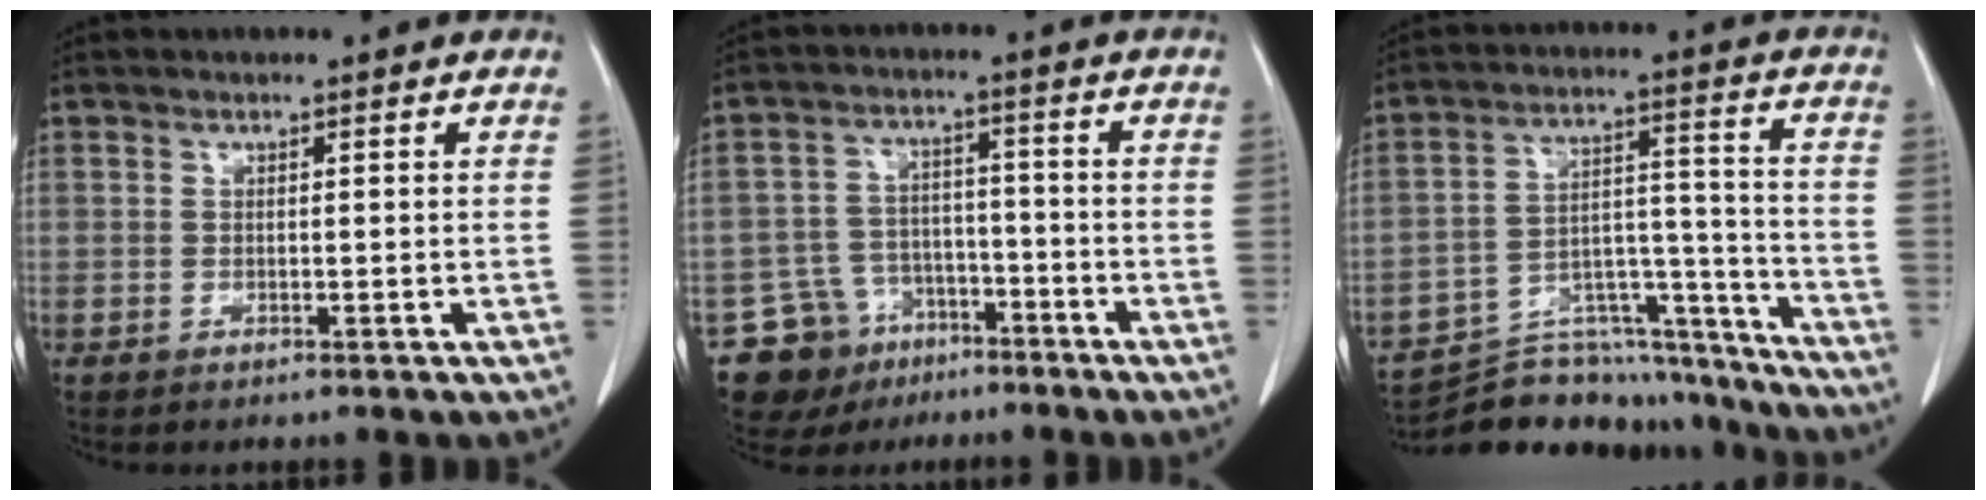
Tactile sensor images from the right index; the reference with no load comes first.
{"total": 9.9, "force": [-6.3, 7.6, 1.1], "torque": [-0.025, 0.034, -0.094]}
{"total": 20.6, "force": [-19.4, 5.7, 4.2], "torque": [-0.068, 0.046, -0.281]}